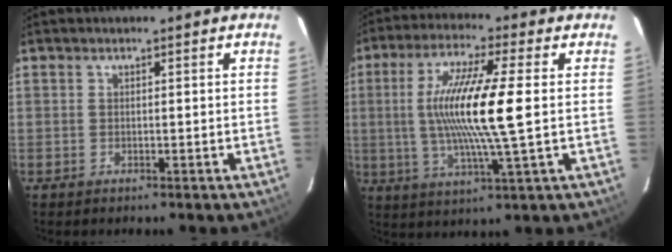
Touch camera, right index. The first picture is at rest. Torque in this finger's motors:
{"motor_torque": [1.82, -0.26, 1.05, 0.21]}